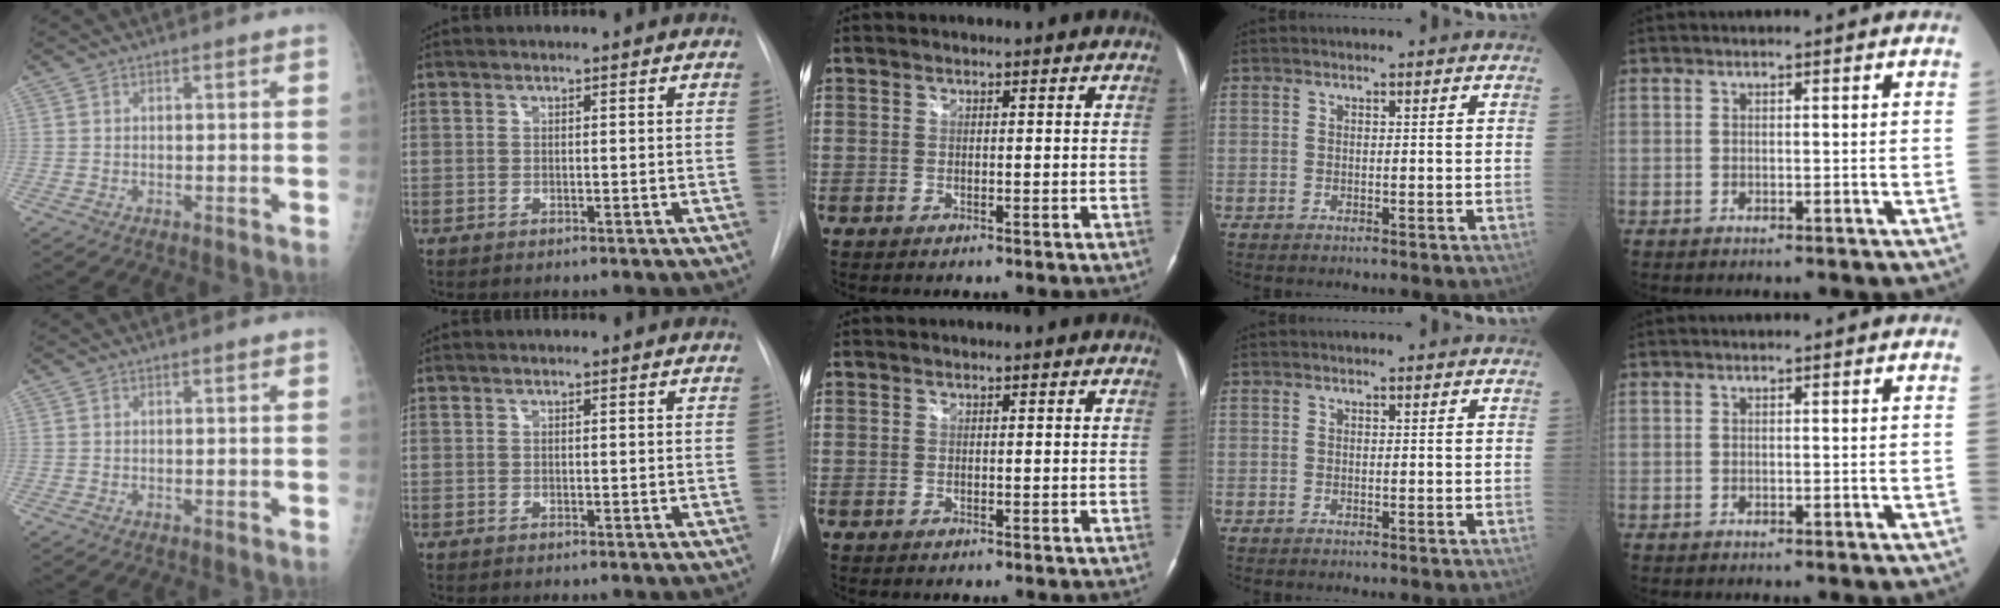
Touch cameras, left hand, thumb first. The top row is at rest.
{}